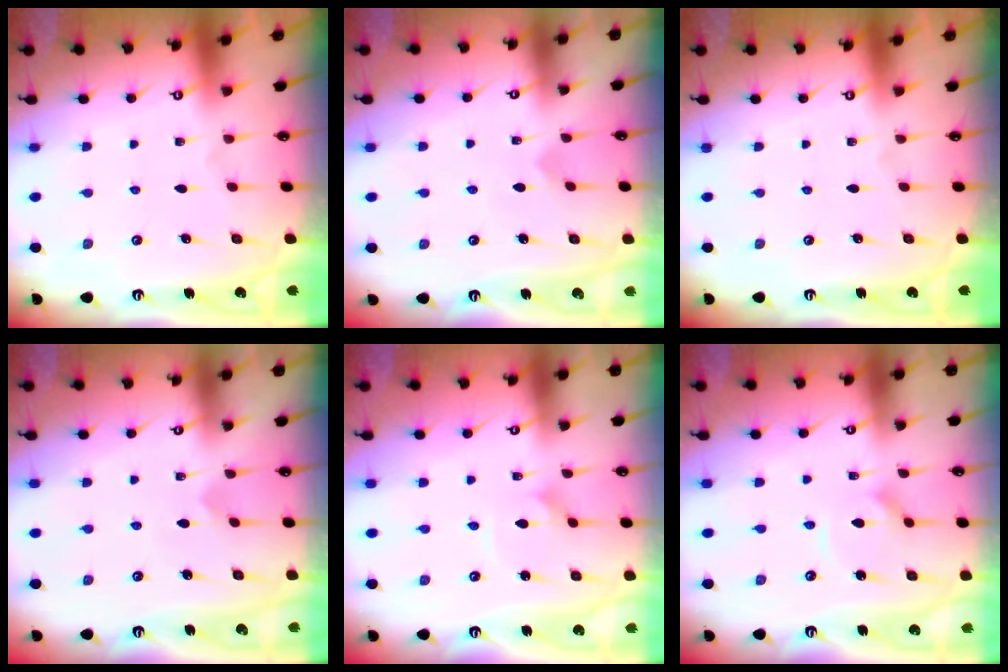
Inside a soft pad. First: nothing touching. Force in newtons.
{"total": 1.5, "press": 1.5, "slide": 0.1}
{"total": 0.0}
{"total": 1.5, "press": 1.5, "slide": 0.1}
{"total": 2.0, "press": 2.0, "slide": 0.1}
{"total": 5.4, "press": 5.4, "slide": 0.4}